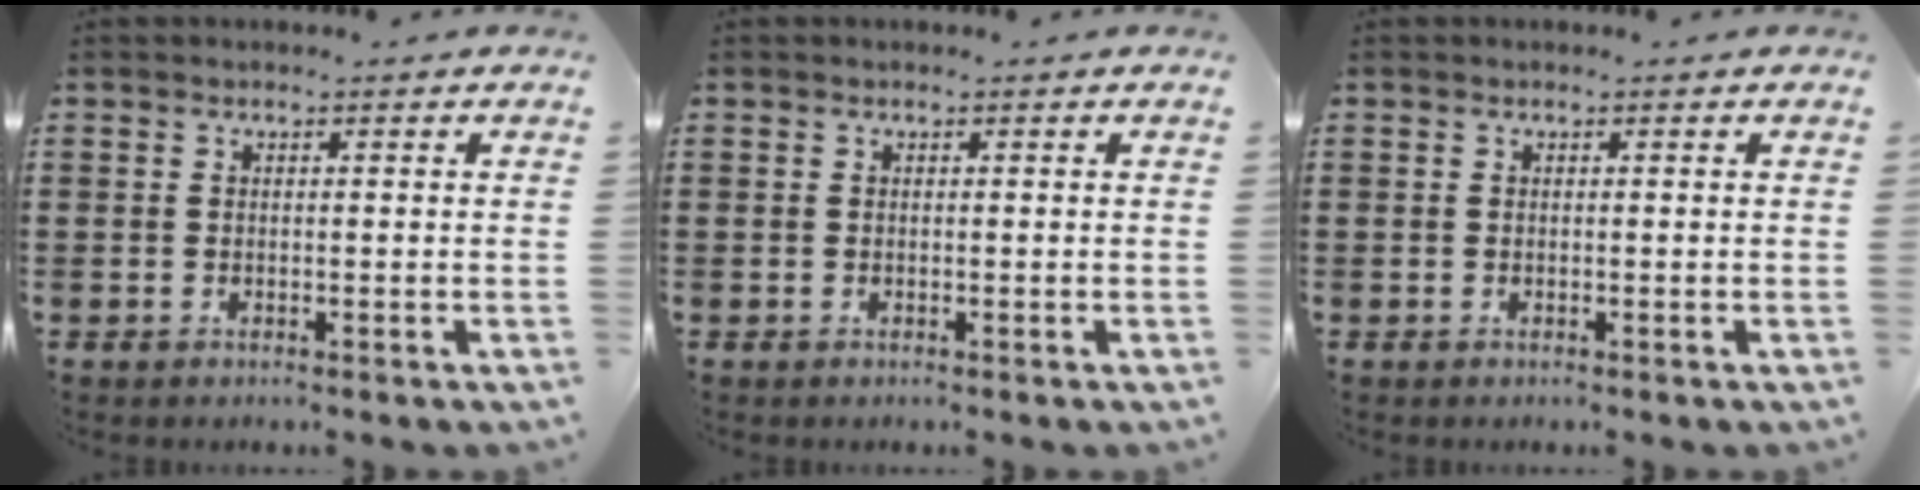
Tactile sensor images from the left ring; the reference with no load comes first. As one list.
[{"total": 0.0}, {"total": 0.0}]